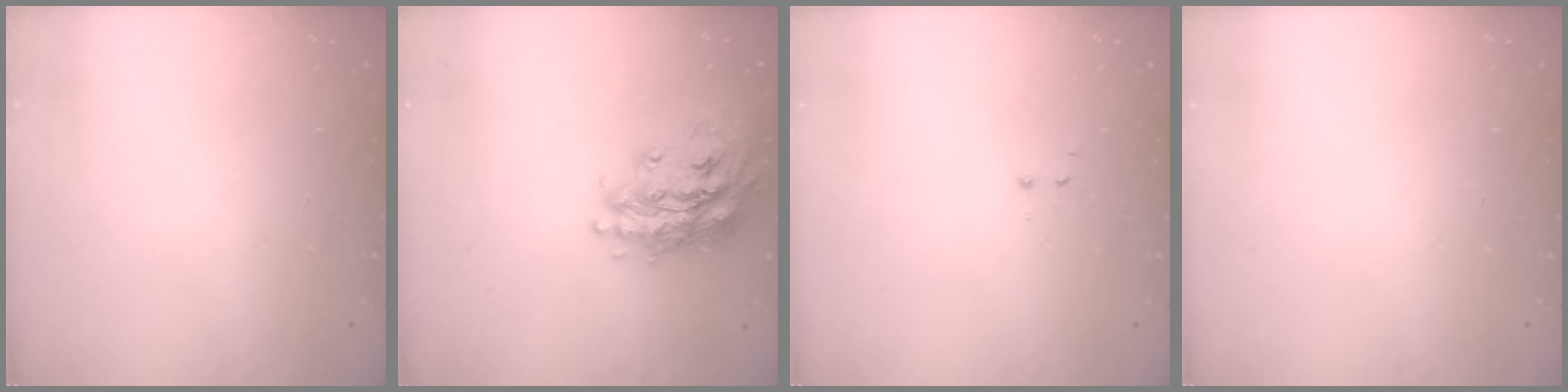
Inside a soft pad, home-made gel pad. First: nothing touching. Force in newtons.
{"total": 19.6, "press": 19.5, "slide": 1.5}
{"total": 1.2, "press": 1.1, "slide": 0.5}
{"total": 0.0}